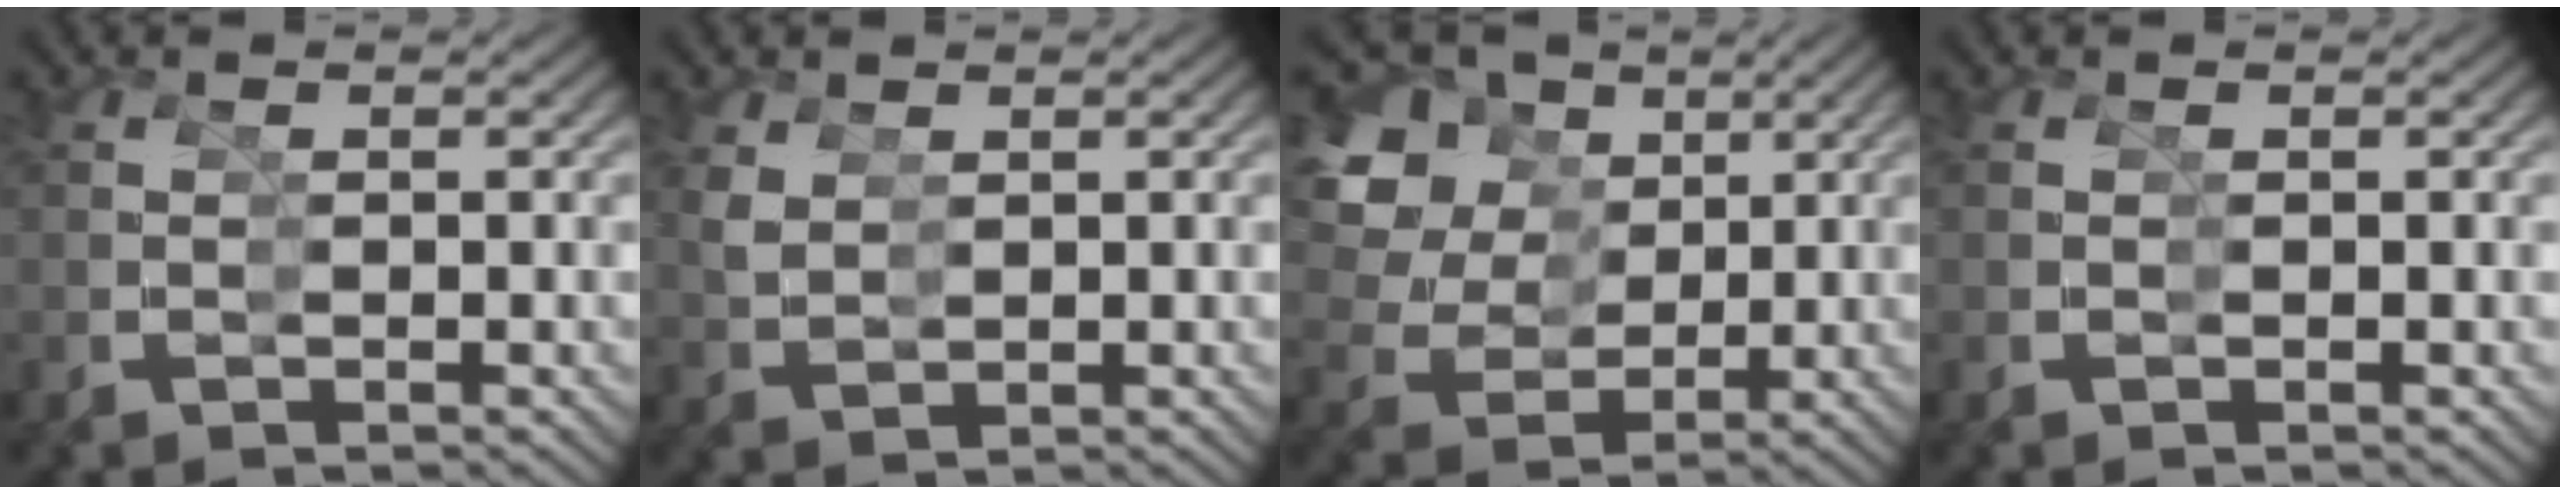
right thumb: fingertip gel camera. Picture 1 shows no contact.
{"total": 2.0, "force": [1.8, 0.7, 0.2], "torque": [-0.006, 0.003, 0.036]}
{"total": 11.5, "force": [4.0, 9.3, 5.5], "torque": [-0.119, 0.011, 0.054]}
{"total": 0.0}